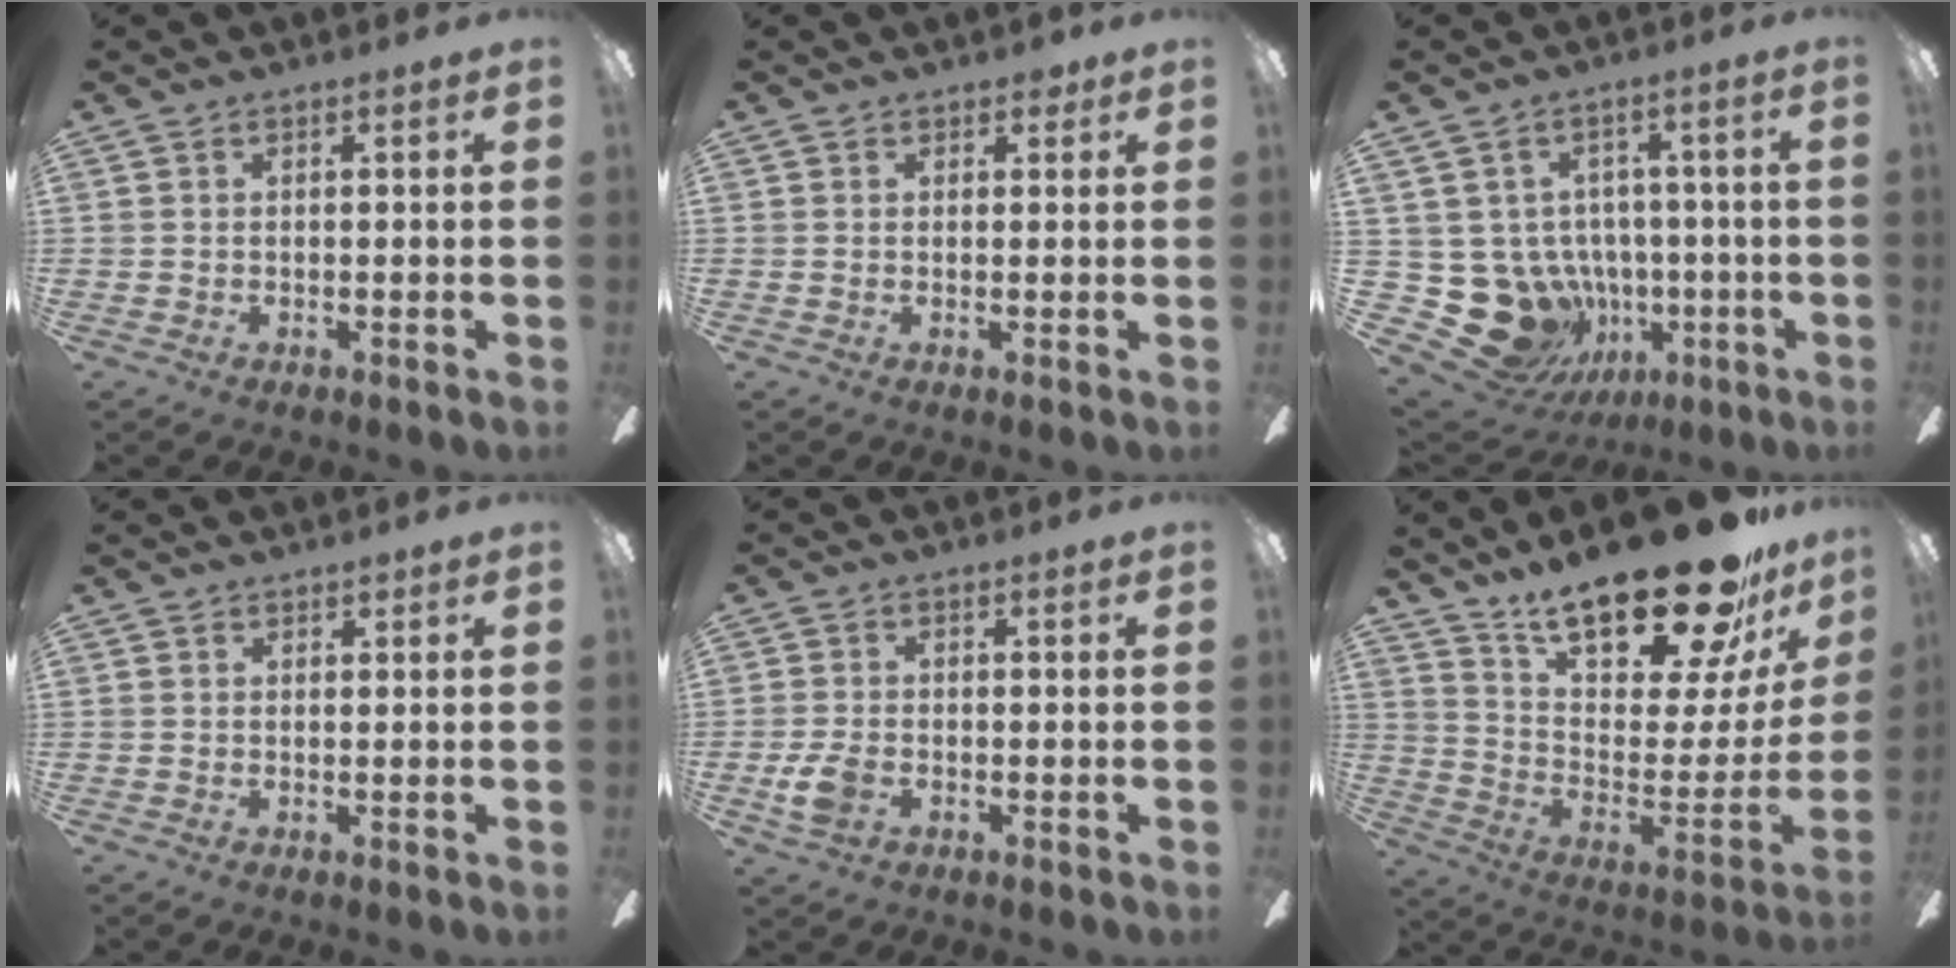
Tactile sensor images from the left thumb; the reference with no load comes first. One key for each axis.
{"total": 1.9, "fx": 1.2, "fy": 1.3, "fz": 0.6, "tx": 0.004, "ty": -0.003, "tz": 0.019}
{"total": 14.6, "fx": -4.3, "fy": 12.4, "fz": 6.4, "tx": -0.162, "ty": 0.007, "tz": -0.053}
{"total": 0.7, "fx": 0.6, "fy": 0.4, "fz": 0.1, "tx": 0.007, "ty": -0.002, "tz": 0.009}
{"total": 5.6, "fx": -1.8, "fy": 3.5, "fz": 3.9, "tx": -0.094, "ty": 0.004, "tz": -0.037}
{"total": 27.4, "fx": 20.8, "fy": 8.8, "fz": 15.5, "tx": -0.232, "ty": -0.142, "tz": 0.359}